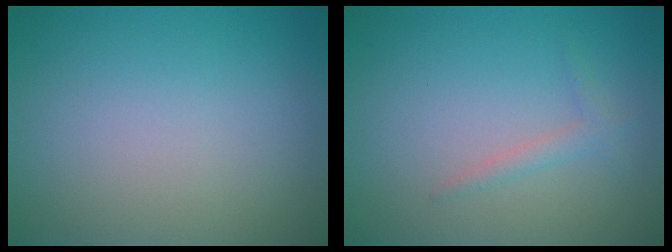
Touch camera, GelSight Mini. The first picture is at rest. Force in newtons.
{"total": 1.3, "press": 1.3, "slide": 0.1}